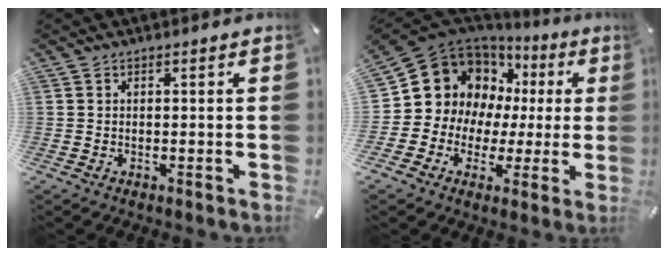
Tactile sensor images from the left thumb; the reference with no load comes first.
{"total": 13.4, "force": [5.0, 11.5, 4.7], "torque": [-0.100, -0.045, 0.101]}